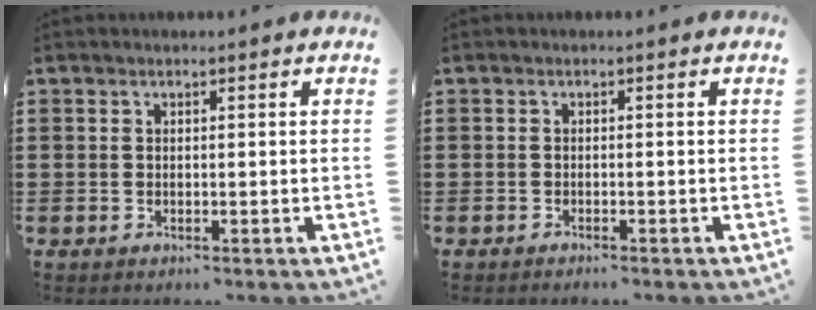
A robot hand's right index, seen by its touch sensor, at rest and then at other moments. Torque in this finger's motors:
{"motor_torque": [-0.67, 1.13, -0.18, 0.00]}